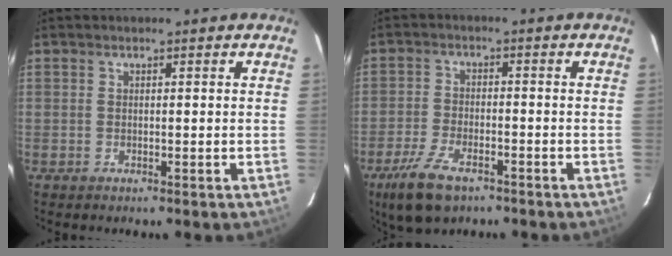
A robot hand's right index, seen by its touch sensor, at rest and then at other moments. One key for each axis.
{"total": 9.4, "fx": -6.1, "fy": 4.0, "fz": 5.8, "tx": -0.144, "ty": -0.018, "tz": -0.114}